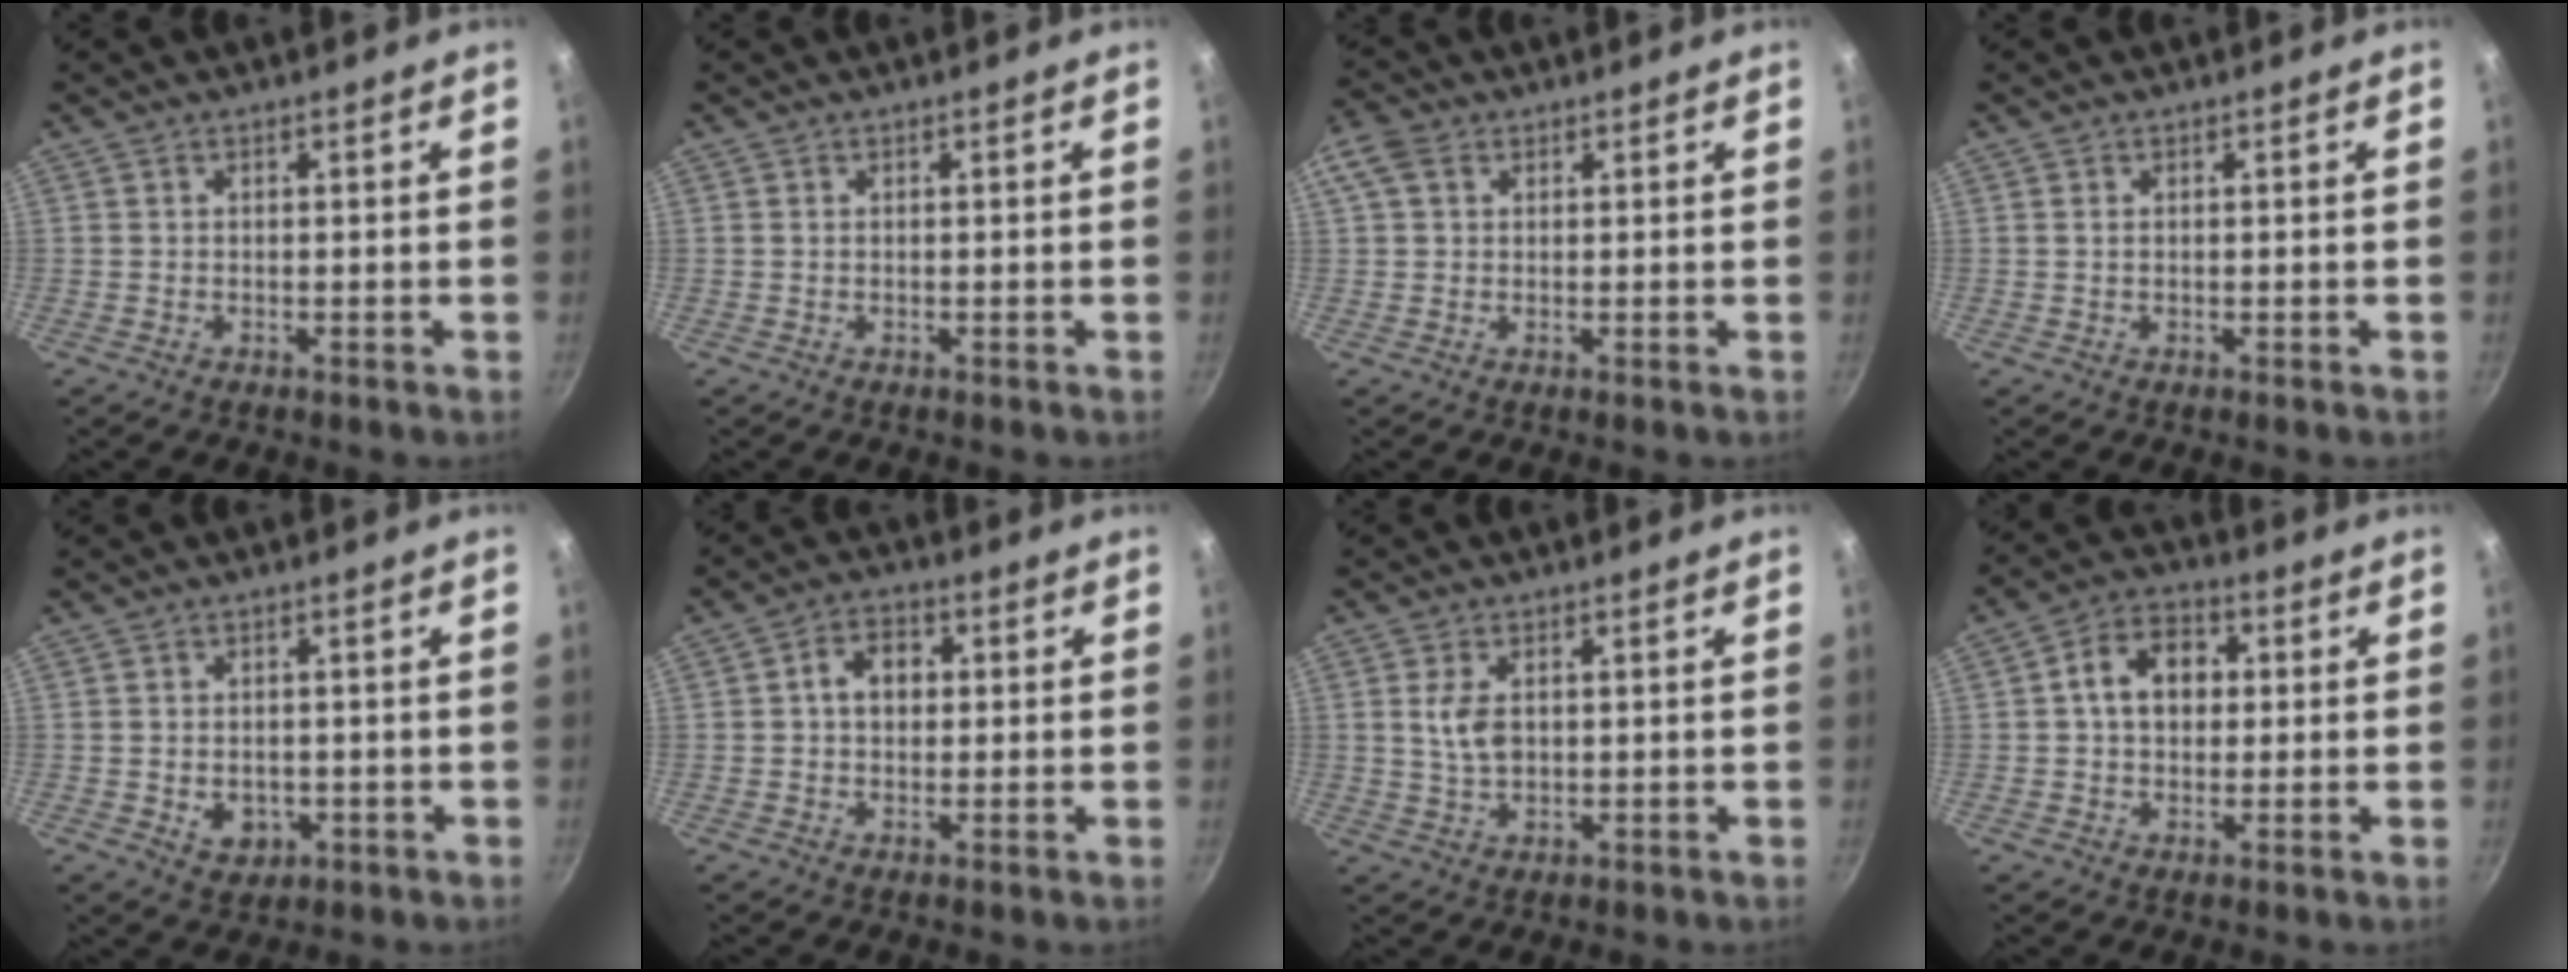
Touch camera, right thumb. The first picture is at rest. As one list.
[{"total": 0.0}, {"total": 4.7, "force": [1.7, 3.5, 2.7], "torque": [-0.052, 0.008, 0.026]}, {"total": 0.6, "force": [0.1, 0.4, 0.5], "torque": [-0.009, 0.001, 0.003]}, {"total": 4.7, "force": [-1.0, 3.6, 2.7], "torque": [-0.028, 0.002, -0.005]}, {"total": 5.7, "force": [0.7, 4.3, 3.7], "torque": [-0.036, 0.013, 0.003]}, {"total": 4.9, "force": [0.8, 3.0, 3.8], "torque": [-0.068, -0.001, 0.018]}, {"total": 9.1, "force": [1.2, 6.7, 5.9], "torque": [-0.067, 0.017, 0.006]}]